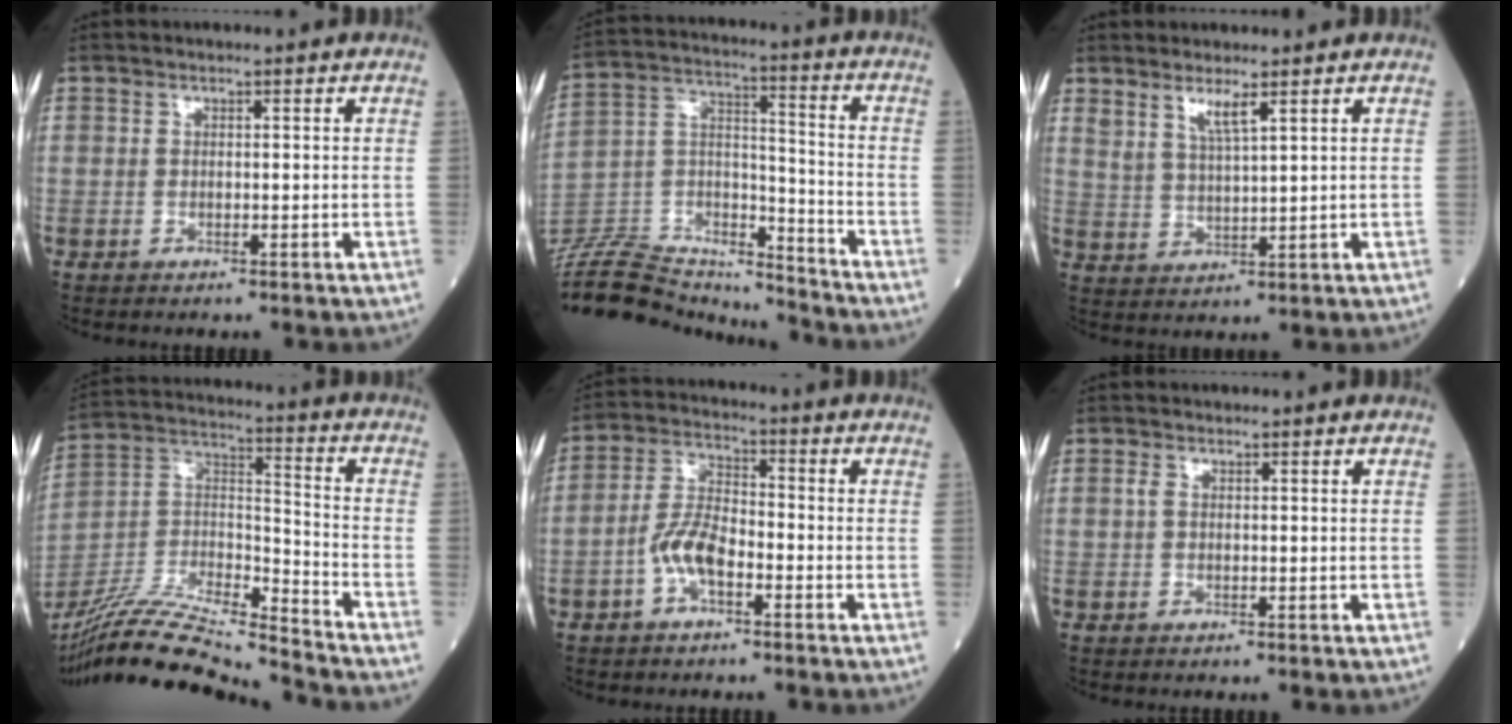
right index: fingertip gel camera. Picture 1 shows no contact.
{"total": 21.9, "force": [-21.1, 3.7, 4.6], "torque": [-0.114, 0.023, -0.351]}
{"total": 4.0, "force": [2.7, 0.1, 2.9], "torque": [-0.061, -0.008, 0.057]}
{"total": 20.6, "force": [-19.0, -0.3, 7.9], "torque": [-0.172, -0.004, -0.342]}
{"total": 6.3, "force": [-2.7, 2.5, 5.1], "torque": [-0.109, 0.011, -0.056]}
{"total": 0.8, "force": [0.3, 0.4, 0.6], "torque": [-0.017, 0.006, 0.004]}